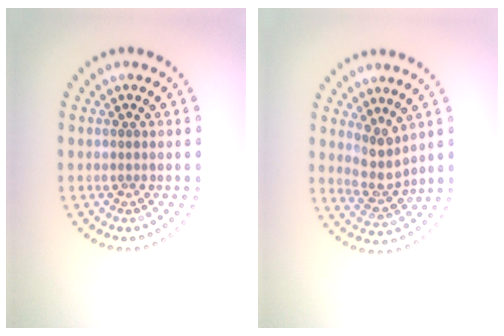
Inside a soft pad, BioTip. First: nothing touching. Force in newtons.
{"total": 2.7, "press": 2.1, "slide": 1.7}